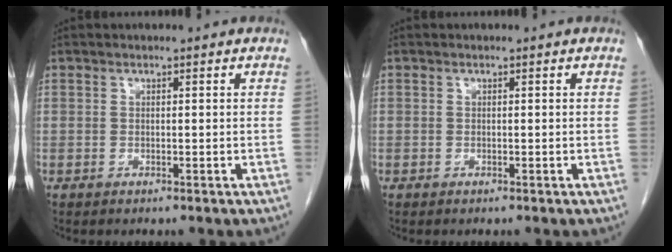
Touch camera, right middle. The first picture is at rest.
{"total": 0.0}